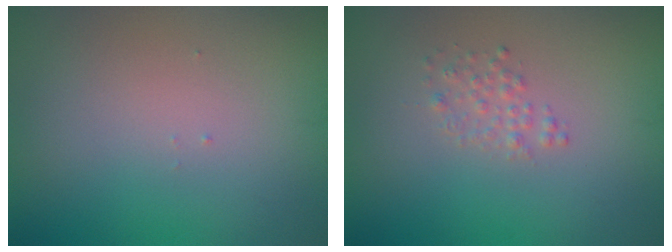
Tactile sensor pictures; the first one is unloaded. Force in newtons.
{"total": 1.3, "press": 1.3, "slide": 0.0}